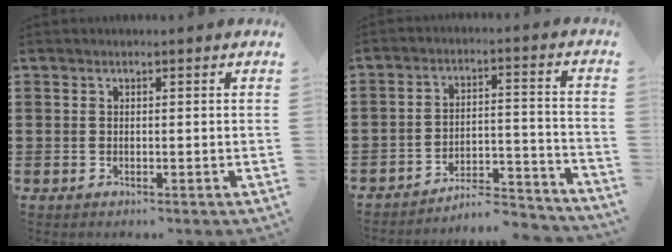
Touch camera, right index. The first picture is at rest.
{"total": 6.0, "force": [-5.7, 0.8, 1.5], "torque": [-0.023, 0.006, -0.113]}